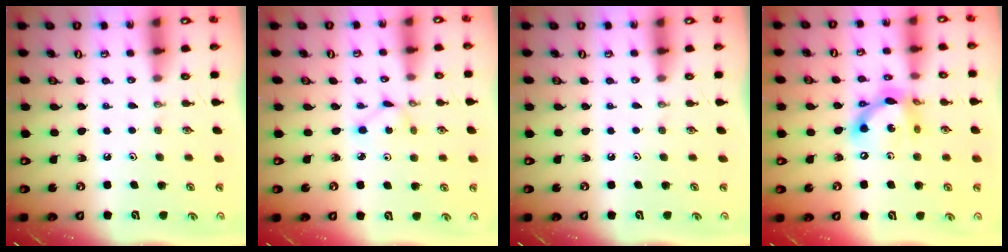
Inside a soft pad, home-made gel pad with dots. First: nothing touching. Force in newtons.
{"total": 1.8, "press": 1.7, "slide": 0.2}
{"total": 0.0}
{"total": 14.2, "press": 14.1, "slide": 1.1}